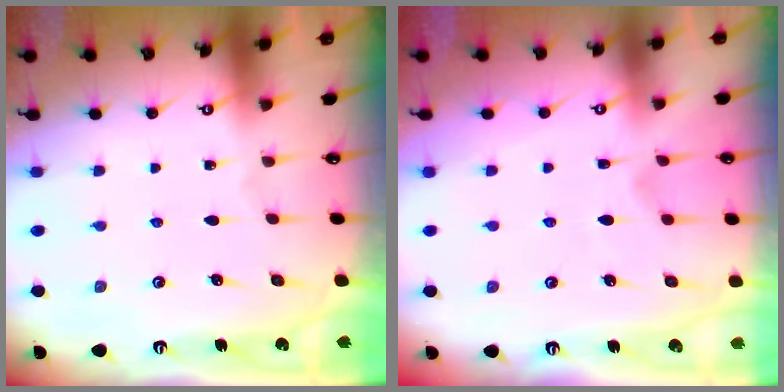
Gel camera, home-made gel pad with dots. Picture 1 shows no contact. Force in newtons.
{"total": 2.2, "press": 1.9, "slide": 1.1}